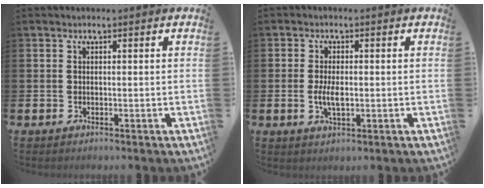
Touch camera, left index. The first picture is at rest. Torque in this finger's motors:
{"motor_torque": [0.71, 0.21, 0.16, 0.11]}